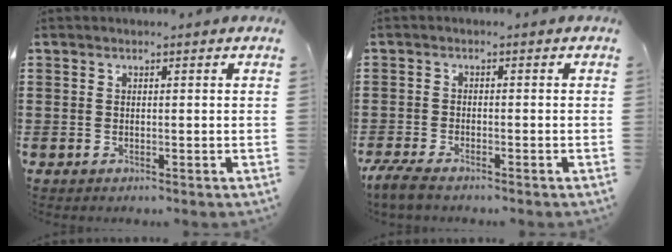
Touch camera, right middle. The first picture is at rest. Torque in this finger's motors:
{"motor_torque": [1.82, 0.32, 0.35, 0.04]}